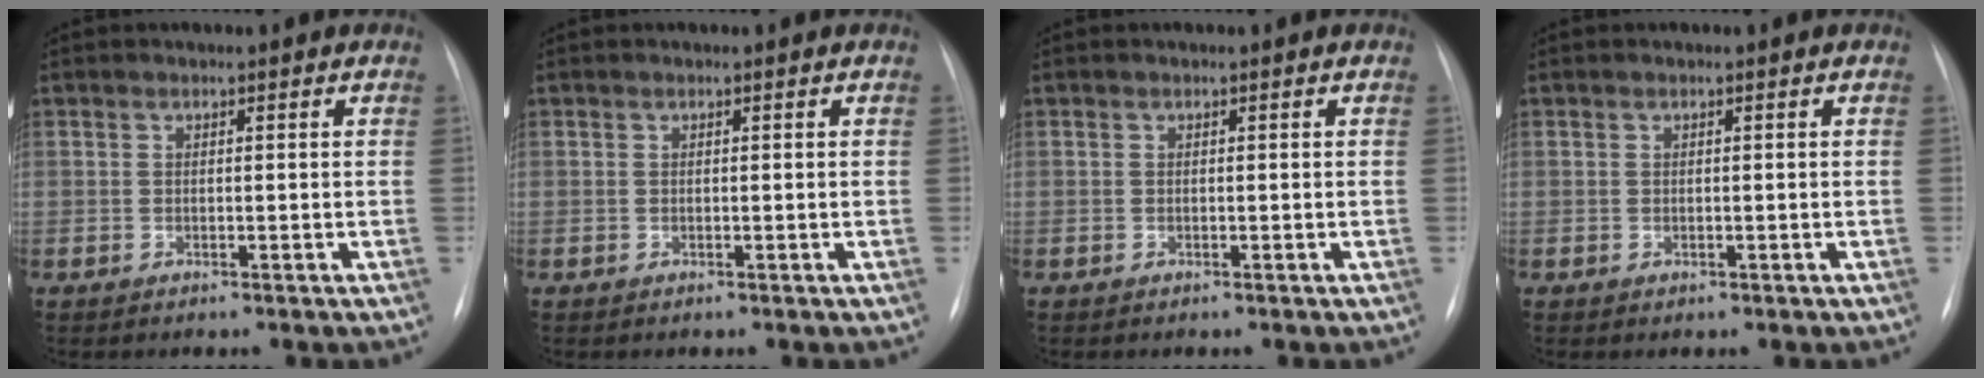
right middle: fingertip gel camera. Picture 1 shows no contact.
{"total": 0.0}
{"total": 0.0}
{"total": 0.0}